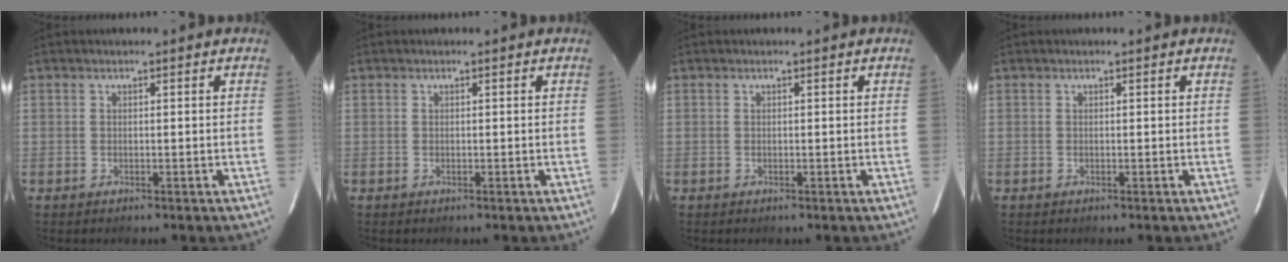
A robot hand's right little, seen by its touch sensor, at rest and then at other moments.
{"total": 0.0}
{"total": 0.0}
{"total": 0.0}